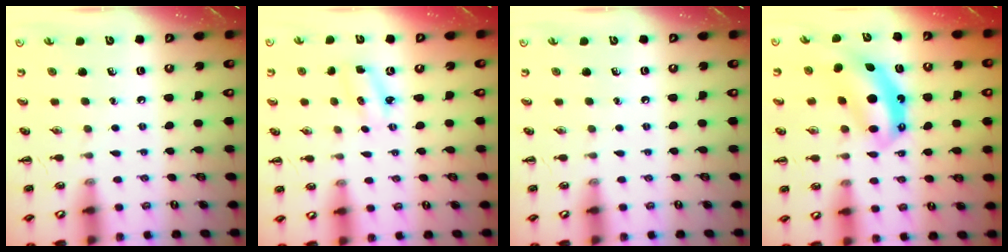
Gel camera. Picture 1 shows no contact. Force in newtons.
{"total": 2.6, "press": 2.6, "slide": 0.5}
{"total": 0.0}
{"total": 7.1, "press": 7.0, "slide": 1.5}